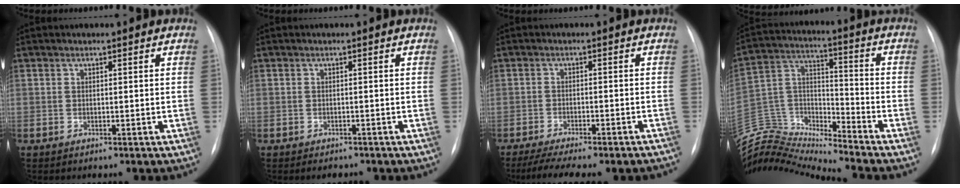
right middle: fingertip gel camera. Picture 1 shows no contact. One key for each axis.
{"total": 1.7, "fx": -1.5, "fy": 0.8, "fz": 0.5, "tx": -0.007, "ty": -0.001, "tz": -0.016}
{"total": 12.4, "fx": -10.8, "fy": 1.5, "fz": 5.8, "tx": -0.078, "ty": -0.005, "tz": -0.147}
{"total": 17.1, "fx": -16.9, "fy": -0.1, "fz": 2.7, "tx": -0.051, "ty": 0.050, "tz": -0.308}